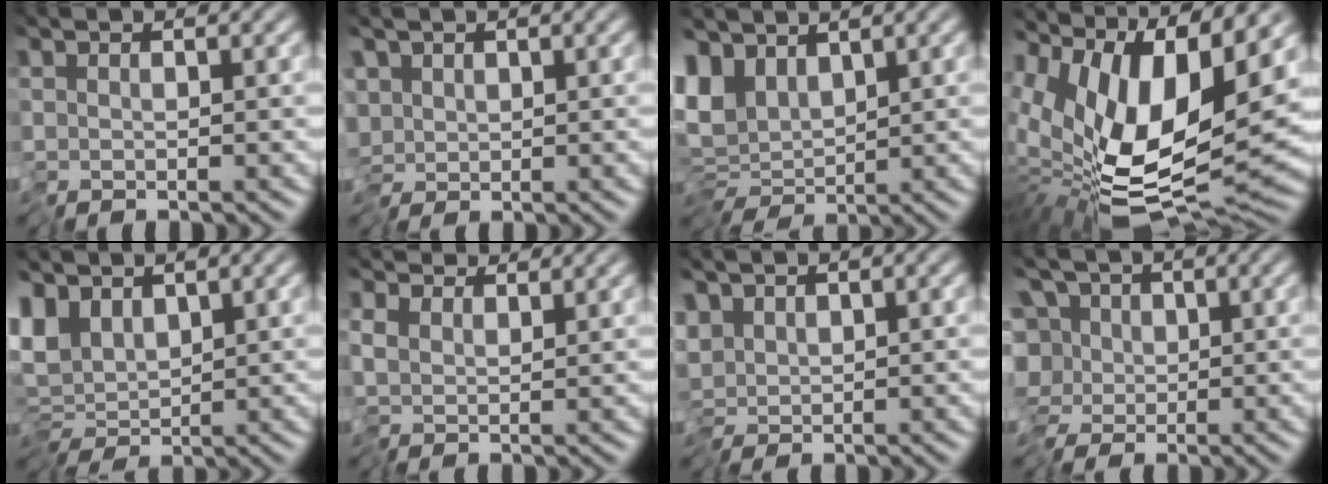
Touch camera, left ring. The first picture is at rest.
{"total": 2.0, "force": [-0.3, 1.2, 1.6], "torque": [-0.028, 0.008, -0.013]}
{"total": 5.7, "force": [2.0, 3.4, 4.1], "torque": [-0.059, -0.008, 0.040]}
{"total": 12.6, "force": [4.0, 5.7, 10.5], "torque": [-0.190, 0.003, 0.075]}
{"total": 6.1, "force": [1.8, 3.3, 4.7], "torque": [-0.074, -0.007, 0.031]}
{"total": 3.3, "force": [2.7, 1.3, 1.4], "torque": [-0.034, 0.007, 0.036]}
{"total": 1.7, "force": [0.2, 0.9, 1.4], "torque": [-0.026, 0.007, -0.004]}
{"total": 7.8, "force": [-0.7, 6.3, 4.6], "torque": [-0.059, 0.022, -0.055]}